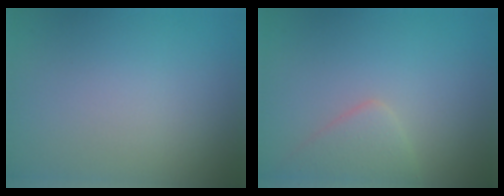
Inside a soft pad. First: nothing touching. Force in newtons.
{"total": 2.3, "press": 2.3, "slide": 0.0}